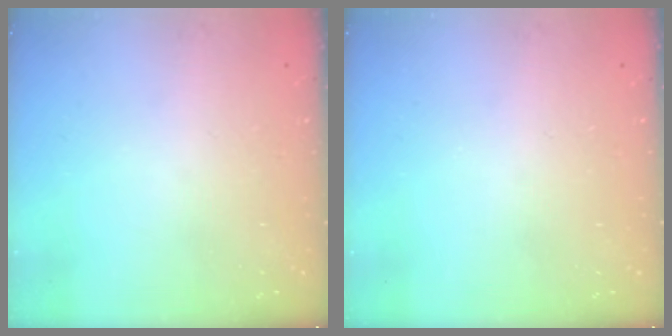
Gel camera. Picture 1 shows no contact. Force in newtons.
{"total": 0.0}